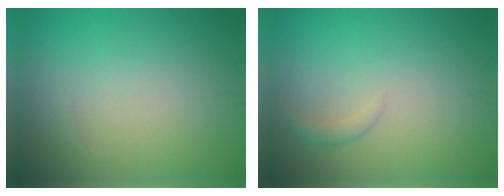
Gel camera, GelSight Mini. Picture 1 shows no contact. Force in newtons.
{"total": 1.0, "press": 1.0, "slide": 0.0}